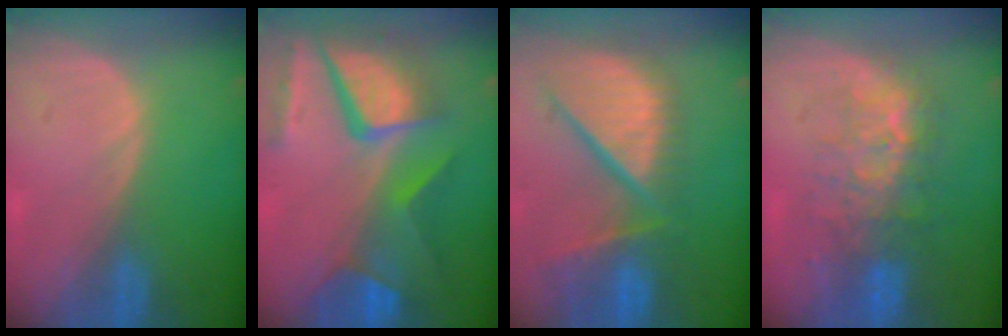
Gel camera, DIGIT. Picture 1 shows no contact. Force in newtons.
{"total": 11.9, "press": 9.8, "slide": 6.8}
{"total": 13.1, "press": 10.8, "slide": 7.3}
{"total": 9.0, "press": 8.3, "slide": 3.5}